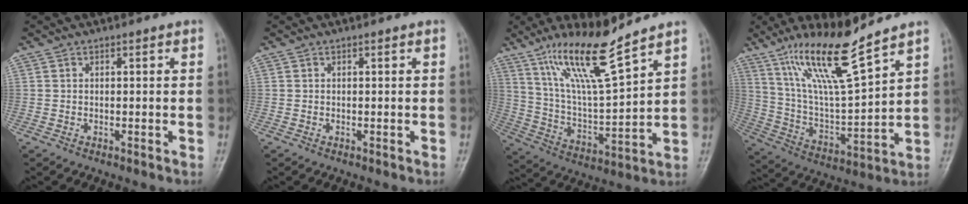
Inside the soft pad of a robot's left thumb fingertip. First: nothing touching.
{"total": 0.0}
{"total": 15.1, "force": [10.8, 2.0, 10.4], "torque": [-0.185, -0.063, 0.213]}
{"total": 16.2, "force": [11.5, 2.1, 11.2], "torque": [-0.197, -0.063, 0.226]}